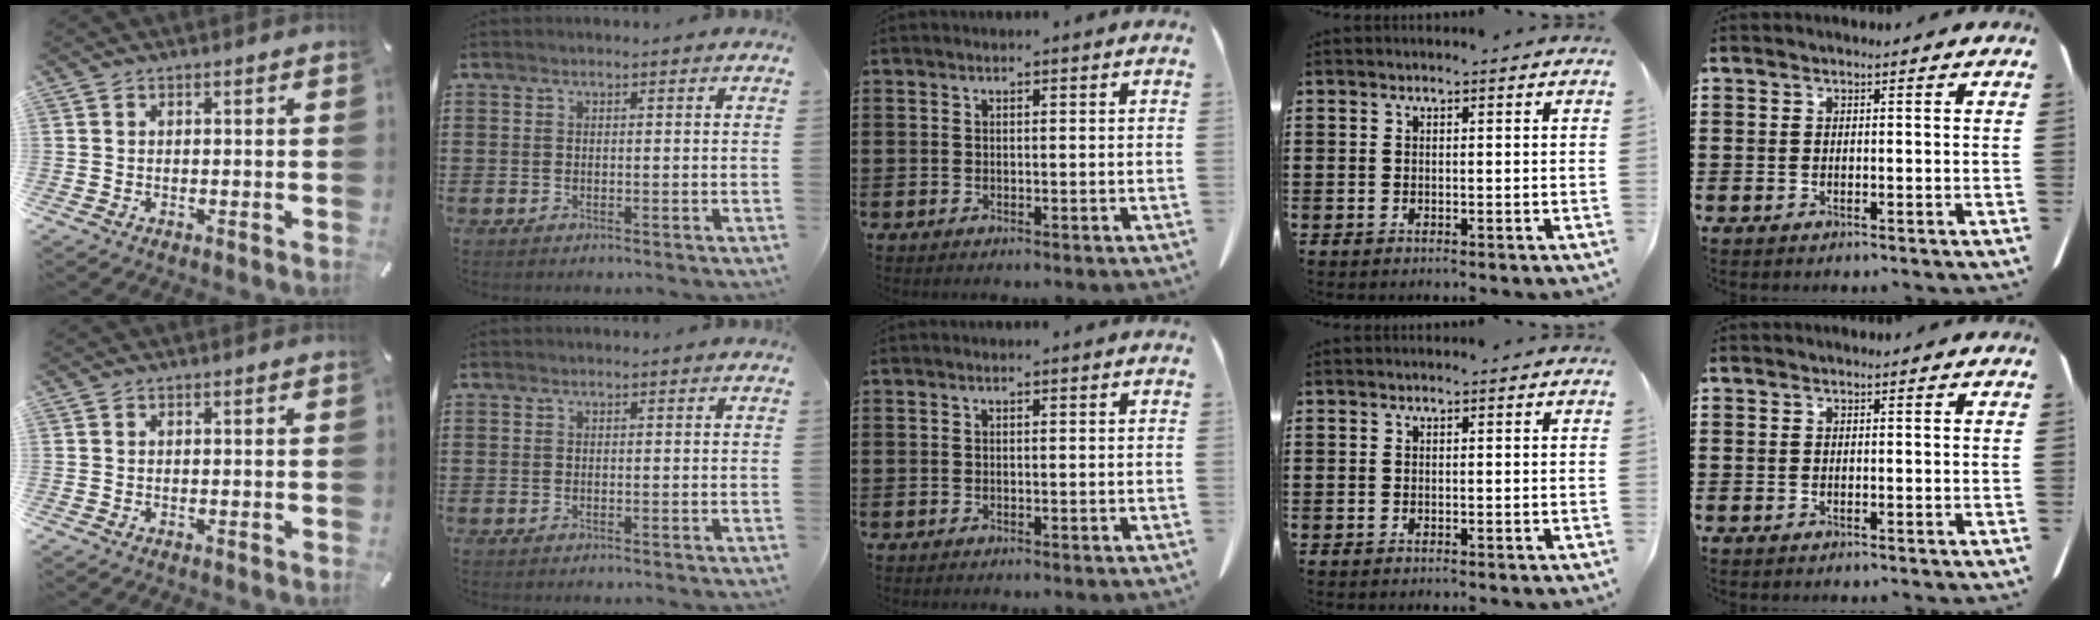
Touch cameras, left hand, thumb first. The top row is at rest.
{}